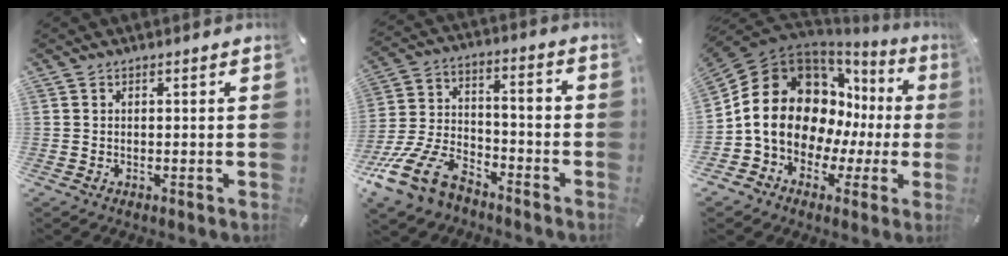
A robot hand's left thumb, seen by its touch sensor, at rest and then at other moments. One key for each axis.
{"total": 15.8, "fx": -10.9, "fy": 8.0, "fz": 8.1, "tx": -0.154, "ty": 0.059, "tz": -0.194}
{"total": 19.5, "fx": 2.4, "fy": 15.9, "fz": 10.9, "tx": -0.188, "ty": -0.032, "tz": 0.059}